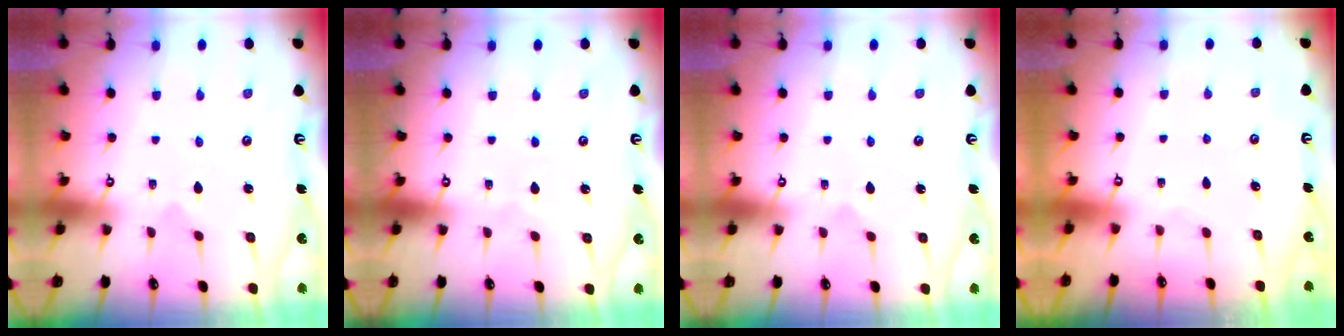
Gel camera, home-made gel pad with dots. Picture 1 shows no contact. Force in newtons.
{"total": 1.3, "press": 1.3, "slide": 0.1}
{"total": 2.4, "press": 2.4, "slide": 0.2}
{"total": 0.0}